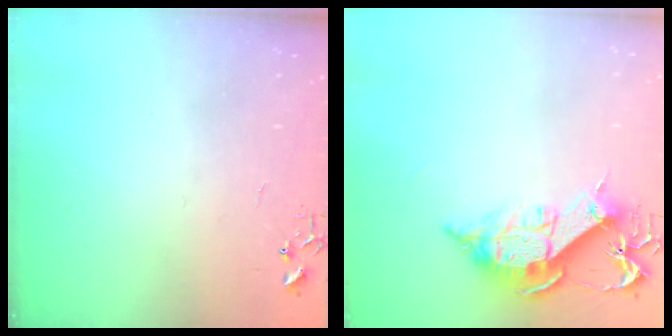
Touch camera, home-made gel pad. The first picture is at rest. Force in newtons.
{"total": 13.0, "press": 12.9, "slide": 1.5}